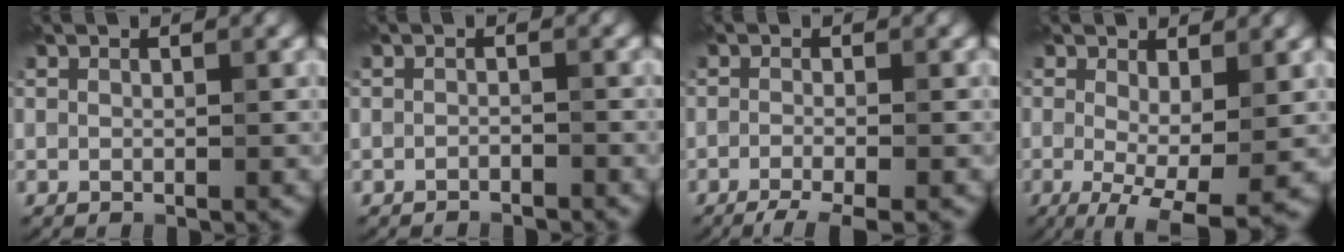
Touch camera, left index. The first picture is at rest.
{"total": 1.1, "force": [-1.0, 0.2, 0.2], "torque": [-0.001, 0.000, -0.019]}
{"total": 3.4, "force": [-2.3, 0.6, 2.4], "torque": [-0.037, -0.005, -0.047]}
{"total": 6.5, "force": [-1.3, 1.9, 6.1], "torque": [-0.107, -0.018, -0.015]}